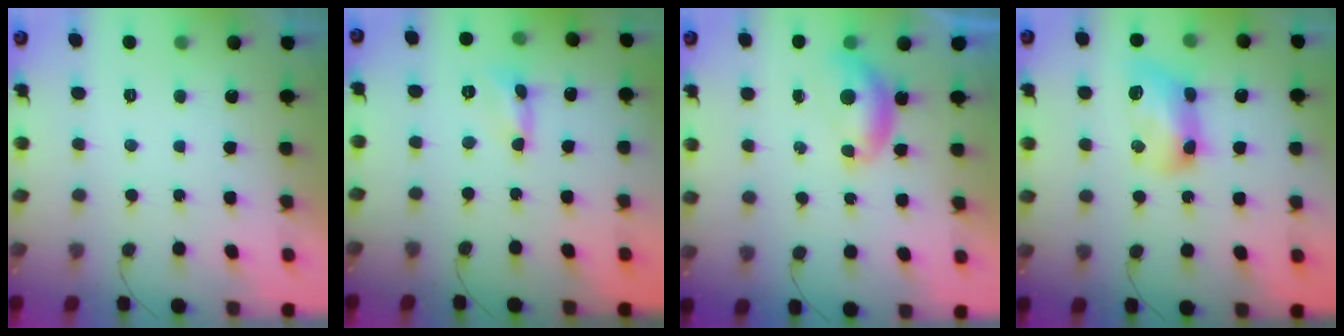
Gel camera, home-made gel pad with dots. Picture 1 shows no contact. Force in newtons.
{"total": 1.0, "press": 1.0, "slide": 0.1}
{"total": 6.8, "press": 6.7, "slide": 0.8}
{"total": 12.5, "press": 12.5, "slide": 0.4}